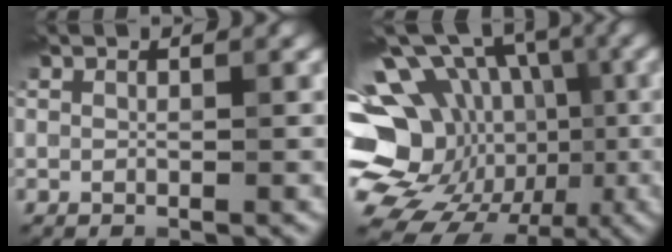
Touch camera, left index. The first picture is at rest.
{"total": 17.7, "force": [-3.8, 14.7, 9.2], "torque": [-0.167, 0.008, -0.069]}